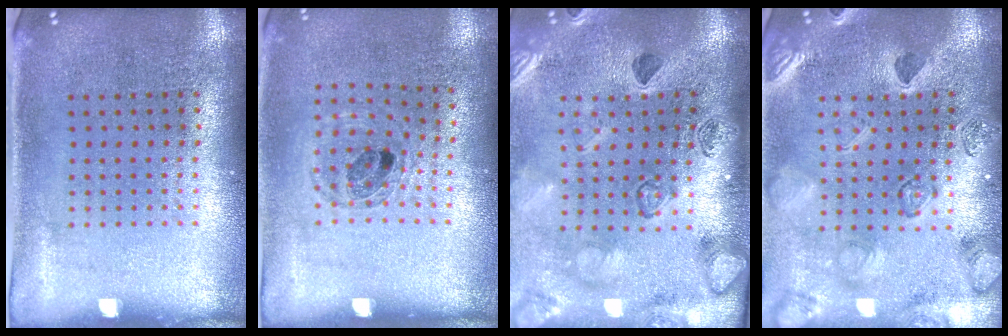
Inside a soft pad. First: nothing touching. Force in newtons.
{"total": 0.9, "press": 0.9, "slide": 0.1}
{"total": 2.3, "press": 2.3, "slide": 0.5}
{"total": 2.5, "press": 2.4, "slide": 0.5}